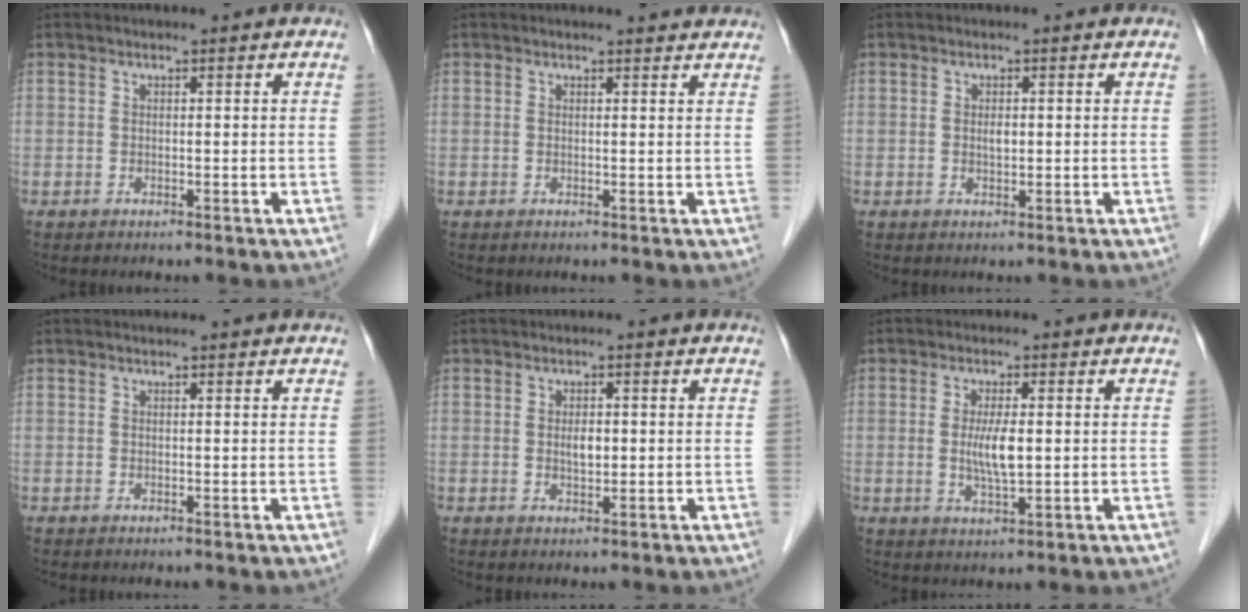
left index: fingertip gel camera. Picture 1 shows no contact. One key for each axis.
{"total": 2.9, "fx": 2.8, "fy": 0.4, "fz": 0.4, "tx": -0.009, "ty": -0.002, "tz": 0.022}
{"total": 1.1, "fx": 0.0, "fy": 0.6, "fz": 1.0, "tx": -0.016, "ty": -0.003, "tz": 0.000}
{"total": 1.6, "fx": 1.5, "fy": 0.1, "fz": 0.3, "tx": -0.009, "ty": 0.005, "tz": 0.013}
{"total": 2.0, "fx": 0.0, "fy": 1.0, "fz": 1.8, "tx": -0.031, "ty": -0.004, "tz": -0.001}
{"total": 4.5, "fx": 0.0, "fy": 0.9, "fz": 4.4, "tx": -0.088, "ty": -0.009, "tz": 0.001}